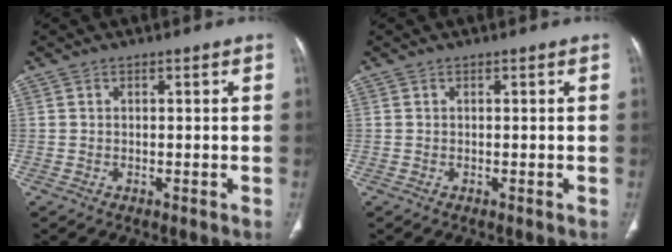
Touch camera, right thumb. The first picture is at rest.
{"total": 0.0}